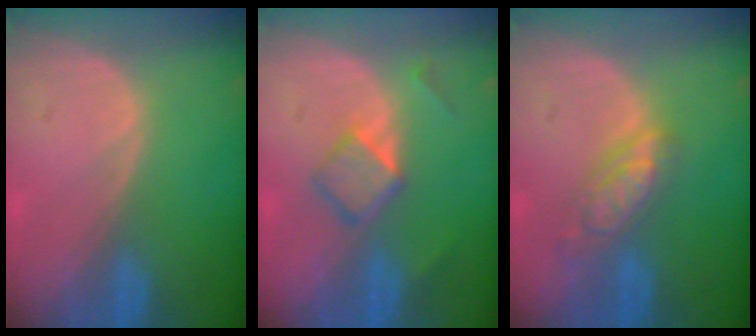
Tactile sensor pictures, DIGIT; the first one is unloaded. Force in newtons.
{"total": 4.5, "press": 4.4, "slide": 0.8}
{"total": 5.6, "press": 5.1, "slide": 2.4}